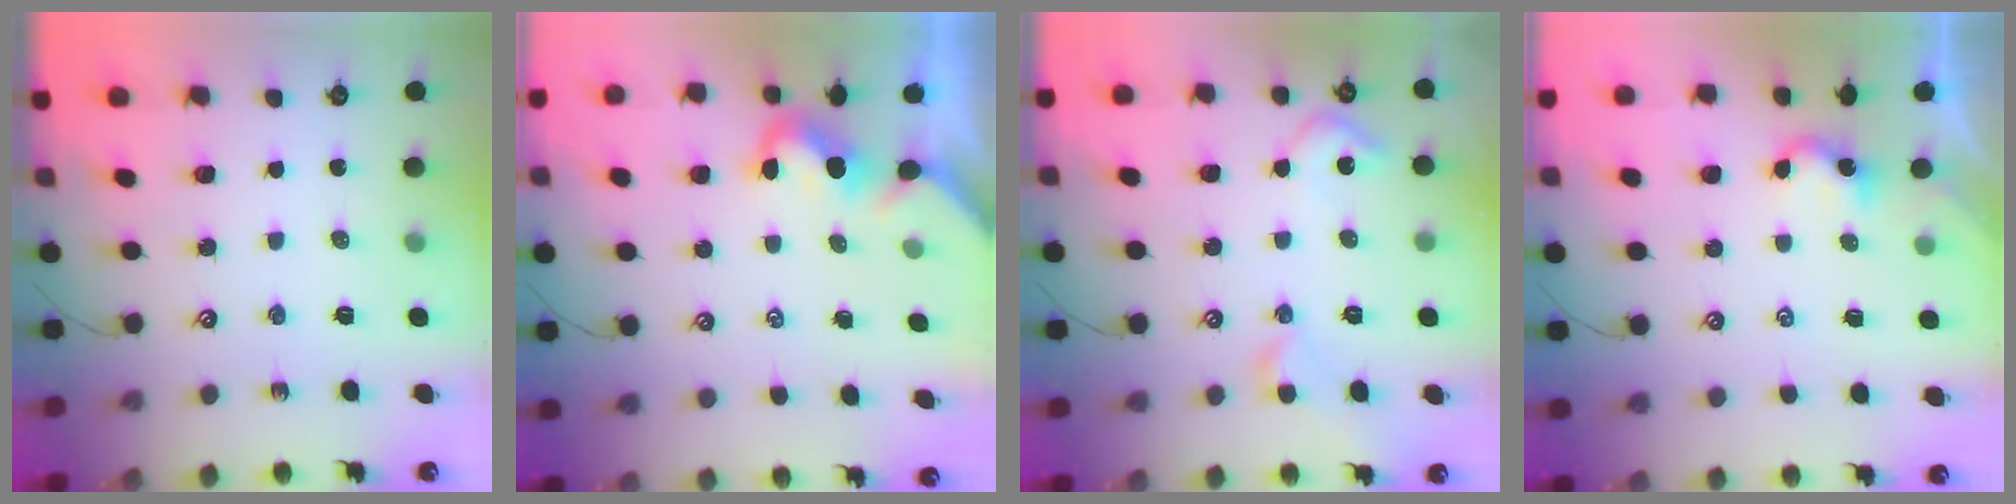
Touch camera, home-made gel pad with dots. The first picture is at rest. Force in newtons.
{"total": 0.0}
{"total": 6.0, "press": 5.9, "slide": 1.1}
{"total": 2.3, "press": 2.3, "slide": 0.2}